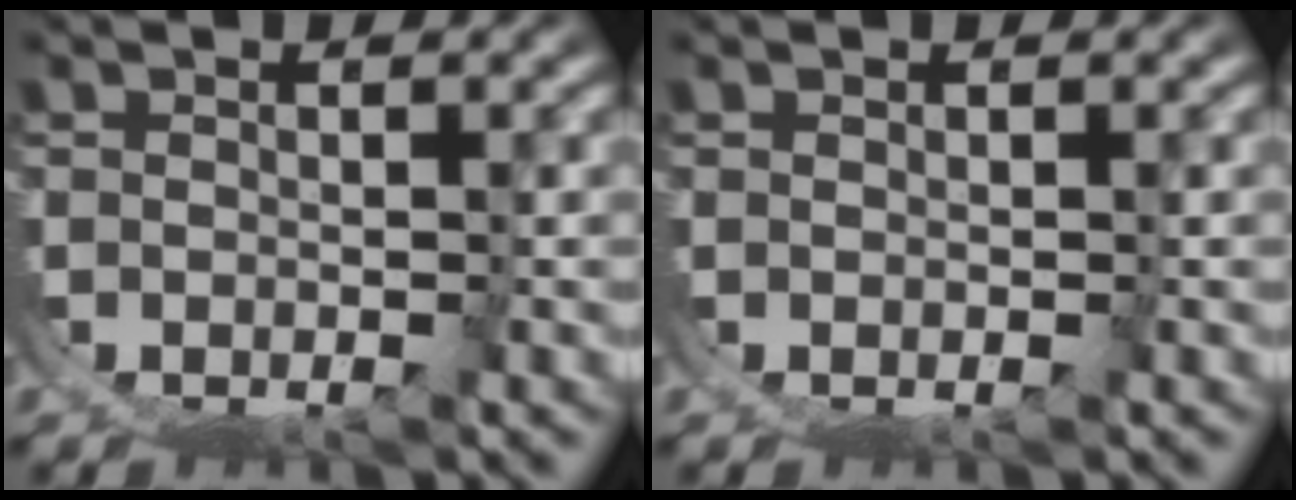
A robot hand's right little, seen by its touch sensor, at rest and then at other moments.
{"total": 0.0}